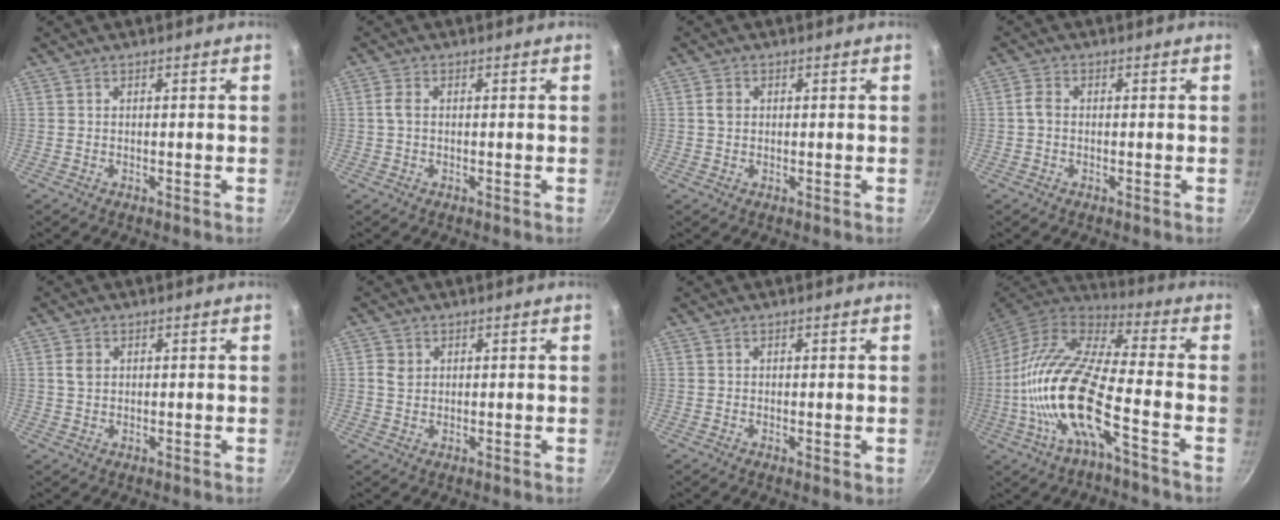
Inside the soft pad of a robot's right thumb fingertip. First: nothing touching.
{"total": 2.0, "force": [0.0, 1.2, 1.6], "torque": [-0.035, 0.002, -0.003]}
{"total": 2.0, "force": [0.3, 1.6, 1.1], "torque": [-0.019, 0.001, 0.004]}
{"total": 2.3, "force": [-0.2, 1.6, 1.6], "torque": [-0.030, 0.005, -0.010]}
{"total": 2.4, "force": [0.6, 1.8, 1.5], "torque": [-0.026, 0.001, 0.013]}
{"total": 2.5, "force": [0.6, 2.1, 1.2], "torque": [-0.016, -0.001, 0.013]}
{"total": 1.2, "force": [-0.2, 0.5, 1.0], "torque": [-0.015, -0.005, -0.004]}
{"total": 19.7, "force": [-6.2, 5.6, 17.9], "torque": [-0.385, 0.039, -0.116]}